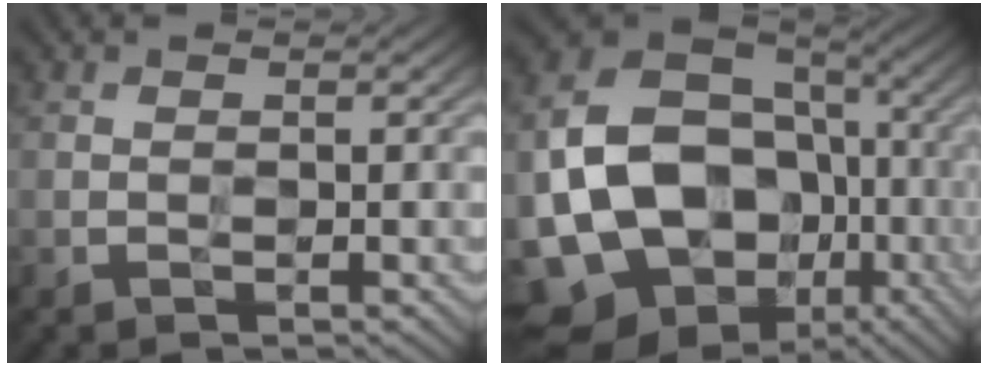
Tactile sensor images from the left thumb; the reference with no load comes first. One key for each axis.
{"total": 19.4, "fx": -5.0, "fy": 15.4, "fz": 10.7, "tx": -0.240, "ty": -0.039, "tz": -0.072}